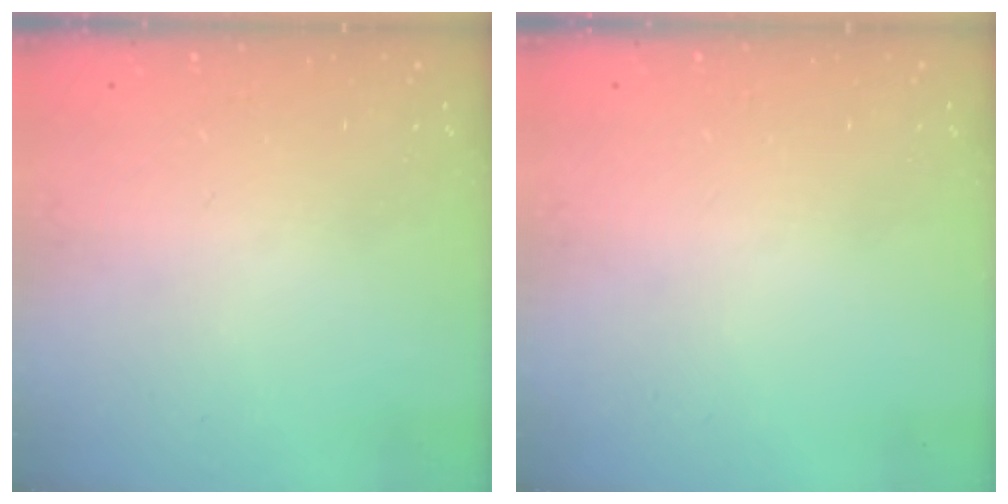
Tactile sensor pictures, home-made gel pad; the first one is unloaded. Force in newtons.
{"total": 0.0}